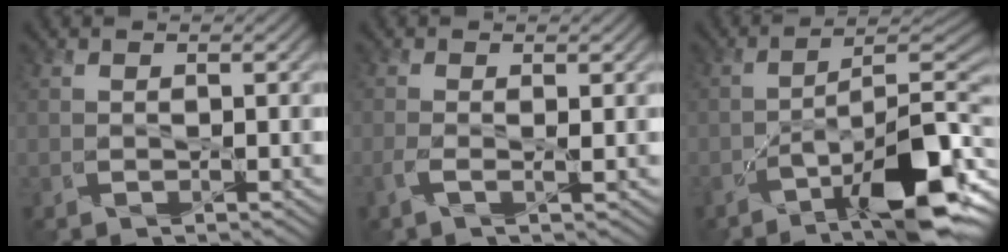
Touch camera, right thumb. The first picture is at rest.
{"total": 1.5, "force": [-0.3, 0.4, 1.5], "torque": [-0.036, 0.000, -0.011]}
{"total": 12.7, "force": [-7.2, 3.8, 9.7], "torque": [-0.146, -0.003, -0.124]}